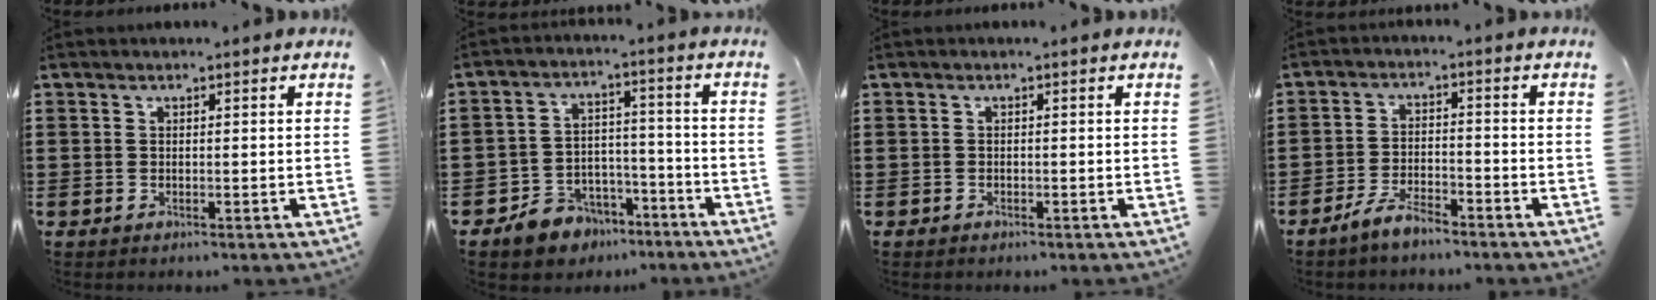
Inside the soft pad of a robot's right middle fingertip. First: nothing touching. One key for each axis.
{"total": 6.6, "fx": -5.6, "fy": 3.4, "fz": 0.5, "tx": -0.017, "ty": 0.028, "tz": -0.111}
{"total": 0.8, "fx": -0.7, "fy": 0.3, "fz": 0.0, "tx": -0.001, "ty": 0.001, "tz": -0.015}
{"total": 4.8, "fx": -4.2, "fy": 1.1, "fz": 2.1, "tx": -0.048, "ty": 0.004, "tz": -0.084}